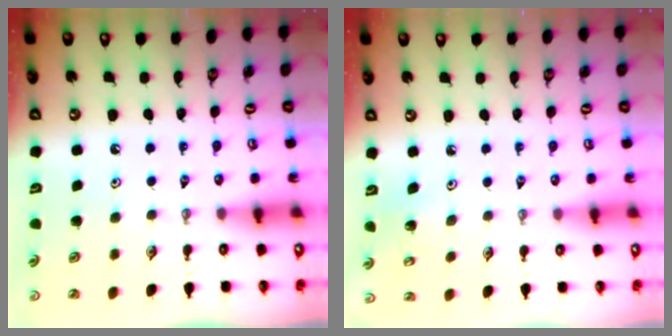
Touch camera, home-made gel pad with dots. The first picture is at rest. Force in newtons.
{"total": 4.2, "press": 3.9, "slide": 1.6}